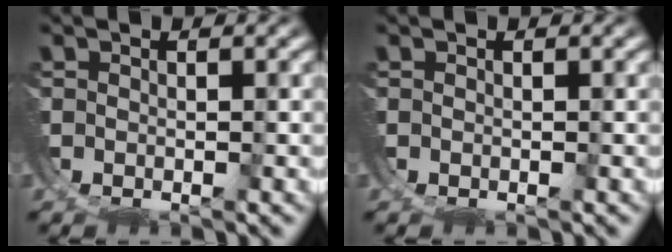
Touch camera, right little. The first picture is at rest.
{"total": 0.0}